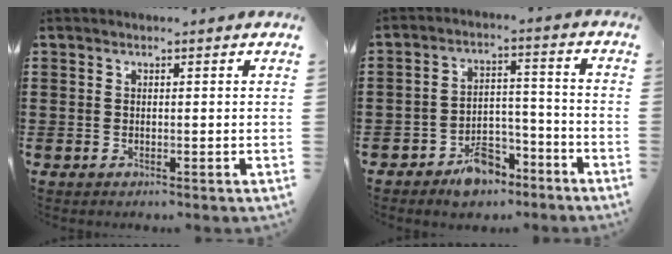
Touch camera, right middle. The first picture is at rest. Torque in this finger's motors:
{"motor_torque": [2.14, 0.00, 0.05, 0.02]}